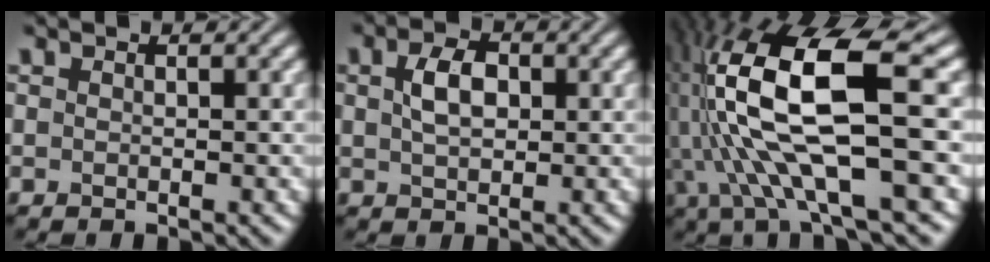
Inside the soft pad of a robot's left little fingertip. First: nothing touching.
{"total": 3.3, "force": [0.6, 2.1, 2.5], "torque": [-0.052, 0.006, 0.011]}
{"total": 13.1, "force": [-0.3, 4.0, 12.5], "torque": [-0.241, 0.011, -0.008]}